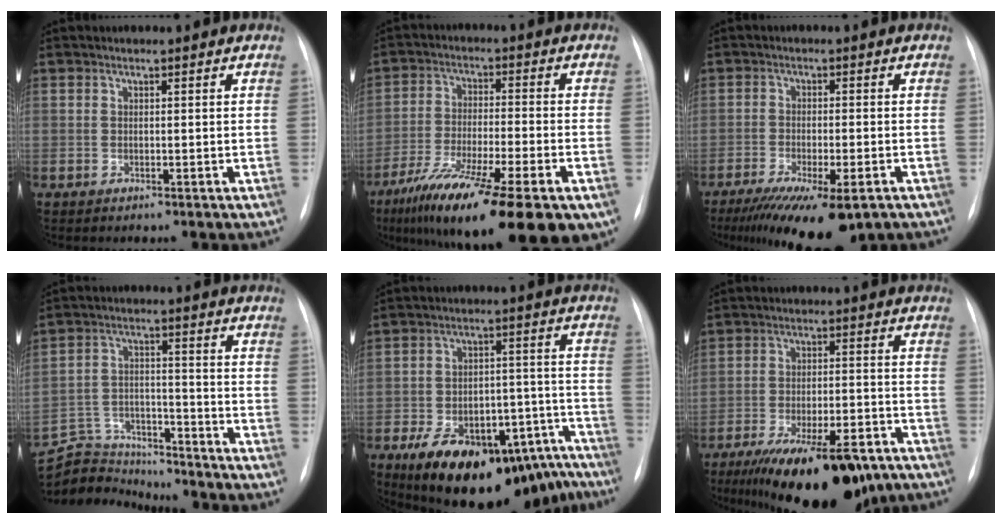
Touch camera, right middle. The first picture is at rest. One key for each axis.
{"total": 20.5, "fx": -12.5, "fy": 3.6, "fz": 15.9, "tx": -0.234, "ty": -0.042, "tz": -0.202}
{"total": 13.9, "fx": -9.5, "fy": 3.4, "fz": 9.6, "tx": -0.146, "ty": -0.029, "tz": -0.145}
{"total": 11.9, "fx": -11.7, "fy": 2.5, "fz": 0.5, "tx": -0.015, "ty": 0.034, "tz": -0.194}
{"total": 22.7, "fx": -16.6, "fy": 9.6, "fz": 12.2, "tx": -0.121, "ty": 0.039, "tz": -0.226}
{"total": 19.4, "fx": -13.3, "fy": 6.1, "fz": 12.8, "tx": -0.165, "ty": -0.008, "tz": -0.198}